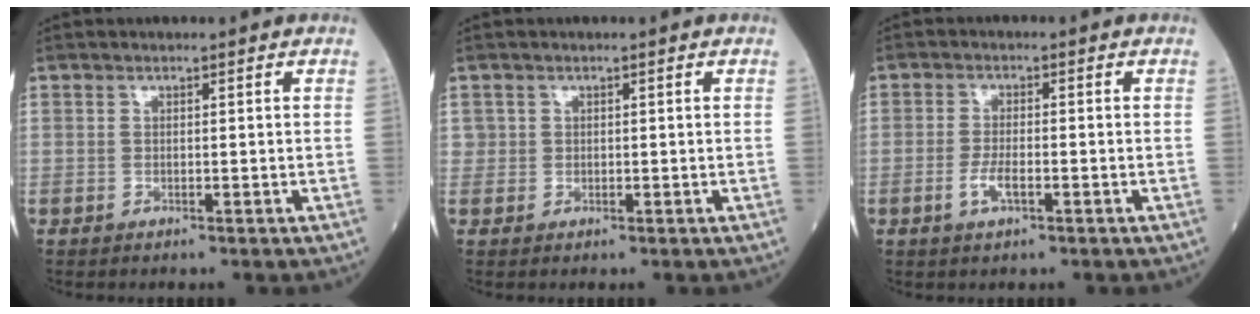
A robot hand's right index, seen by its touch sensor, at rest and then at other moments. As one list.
[{"total": 1.1, "force": [0.4, 1.1, 0.0], "torque": [0.014, 0.002, 0.002]}, {"total": 3.2, "force": [-1.2, 0.9, 2.8], "torque": [-0.059, 0.000, -0.021]}]